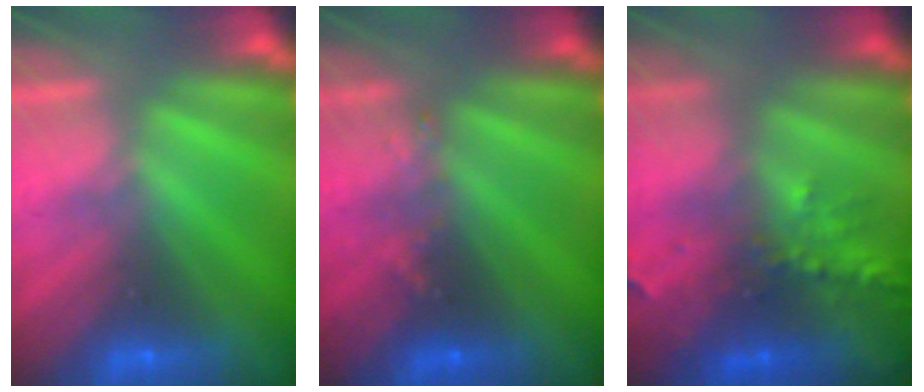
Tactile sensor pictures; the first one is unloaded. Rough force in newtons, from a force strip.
{"total": 2.9}
{"total": 6.9}